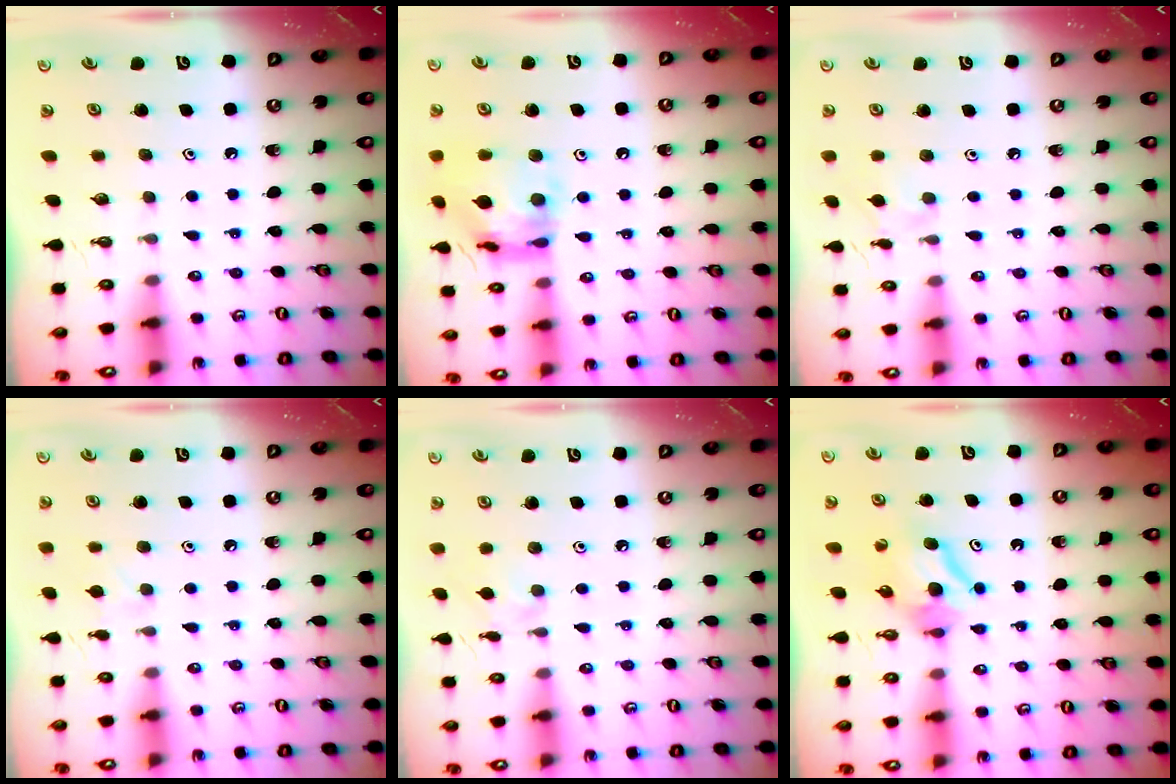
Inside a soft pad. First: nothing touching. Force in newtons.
{"total": 14.9, "press": 14.9, "slide": 1.3}
{"total": 3.8, "press": 3.7, "slide": 0.6}
{"total": 5.2, "press": 5.1, "slide": 0.8}
{"total": 1.8, "press": 1.7, "slide": 0.5}
{"total": 7.6, "press": 7.6, "slide": 0.3}